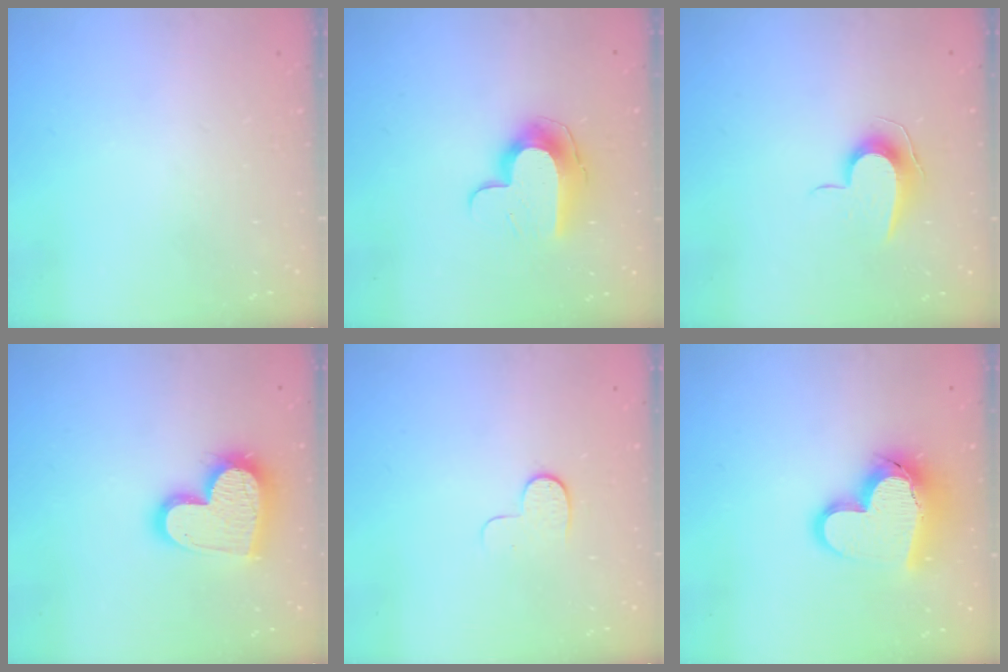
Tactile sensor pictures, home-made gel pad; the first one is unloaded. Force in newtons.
{"total": 10.0, "press": 9.9, "slide": 1.1}
{"total": 8.8, "press": 8.7, "slide": 0.8}
{"total": 18.9, "press": 18.9, "slide": 1.5}
{"total": 5.7, "press": 5.7, "slide": 0.6}
{"total": 16.9, "press": 16.7, "slide": 2.4}